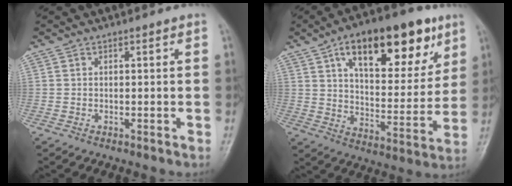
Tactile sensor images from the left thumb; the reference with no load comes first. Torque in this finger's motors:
{"motor_torque": [2.33, 2.25, 1.83, -0.94, 0.49]}